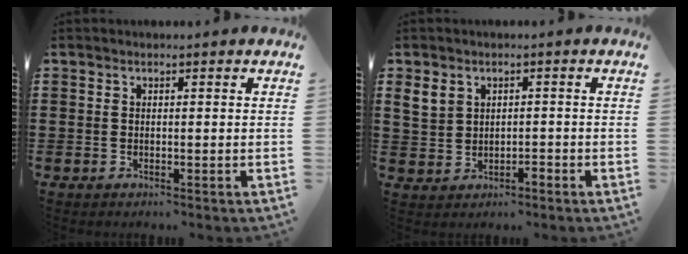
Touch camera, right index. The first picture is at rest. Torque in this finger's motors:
{"motor_torque": [0.60, 0.54, 0.09, 0.03]}